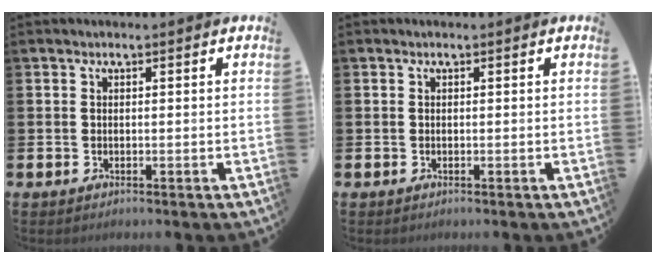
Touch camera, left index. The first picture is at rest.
{"total": 0.0}